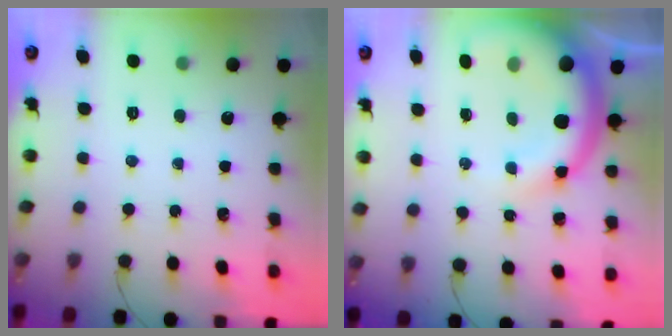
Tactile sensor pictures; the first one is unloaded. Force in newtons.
{"total": 12.5, "press": 12.2, "slide": 2.8}